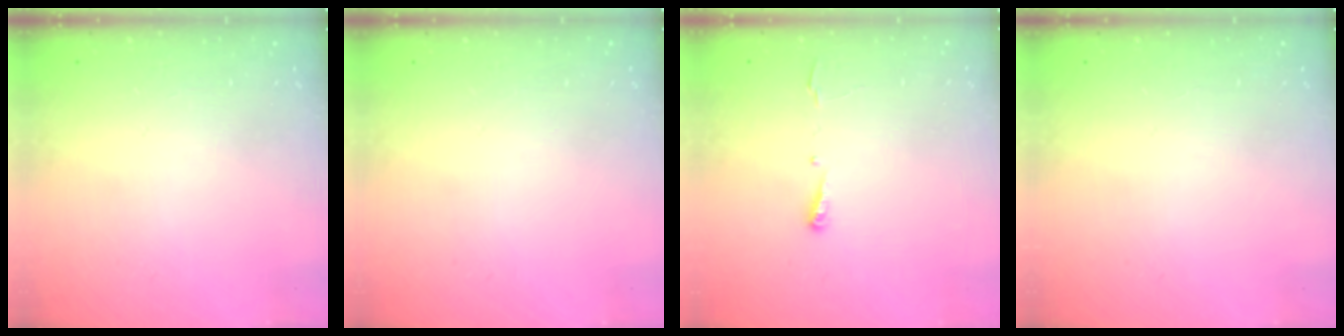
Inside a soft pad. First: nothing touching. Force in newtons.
{"total": 0.0}
{"total": 4.4, "press": 4.3, "slide": 0.7}
{"total": 0.0}